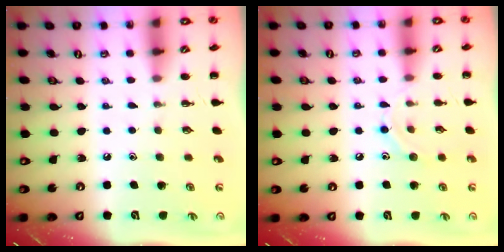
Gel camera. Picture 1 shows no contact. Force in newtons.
{"total": 7.0, "press": 6.9, "slide": 1.2}